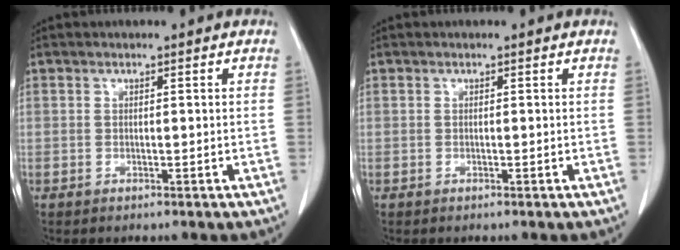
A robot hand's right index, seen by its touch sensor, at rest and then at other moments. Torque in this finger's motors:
{"motor_torque": [0.00, 0.00, 0.00, 0.01]}